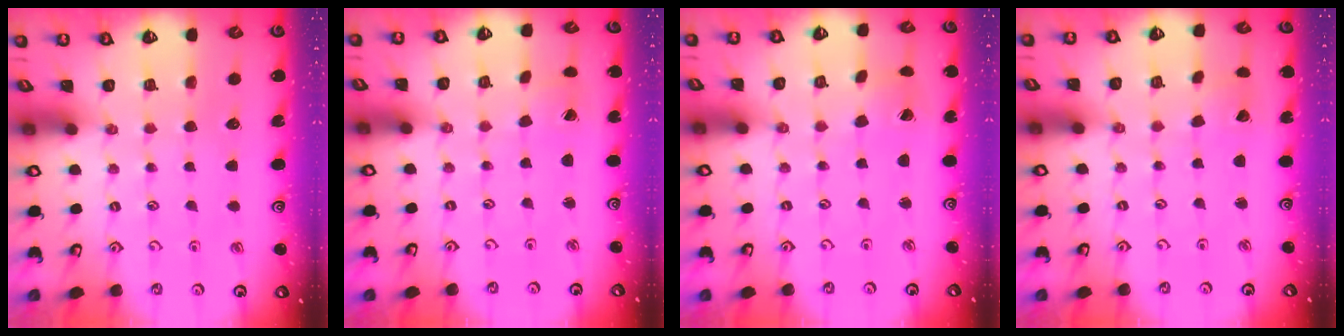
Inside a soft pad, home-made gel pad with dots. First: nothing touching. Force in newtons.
{"total": 1.5, "press": 1.5, "slide": 0.0}
{"total": 1.2, "press": 1.1, "slide": 0.2}
{"total": 1.8, "press": 1.7, "slide": 0.3}